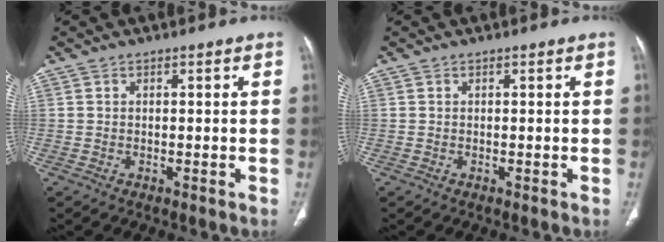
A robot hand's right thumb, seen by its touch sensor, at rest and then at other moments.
{"total": 0.0}